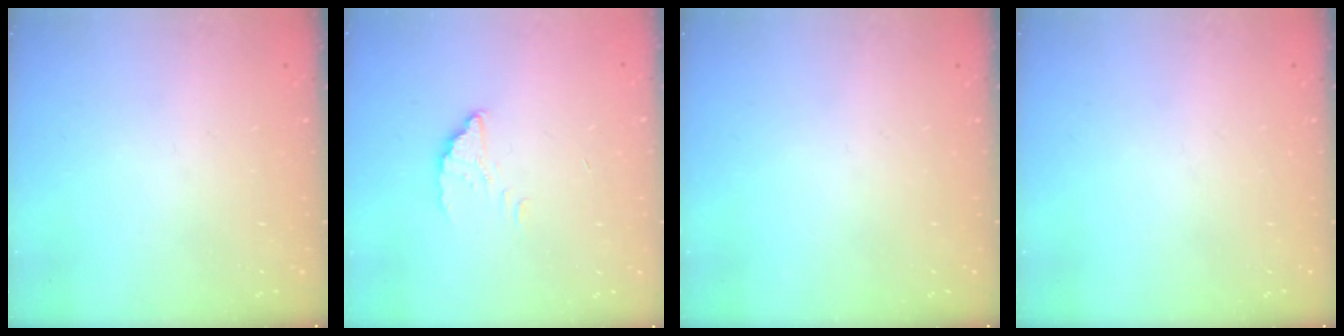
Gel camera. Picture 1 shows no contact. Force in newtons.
{"total": 2.5, "press": 2.5, "slide": 0.1}
{"total": 0.0}
{"total": 0.0}